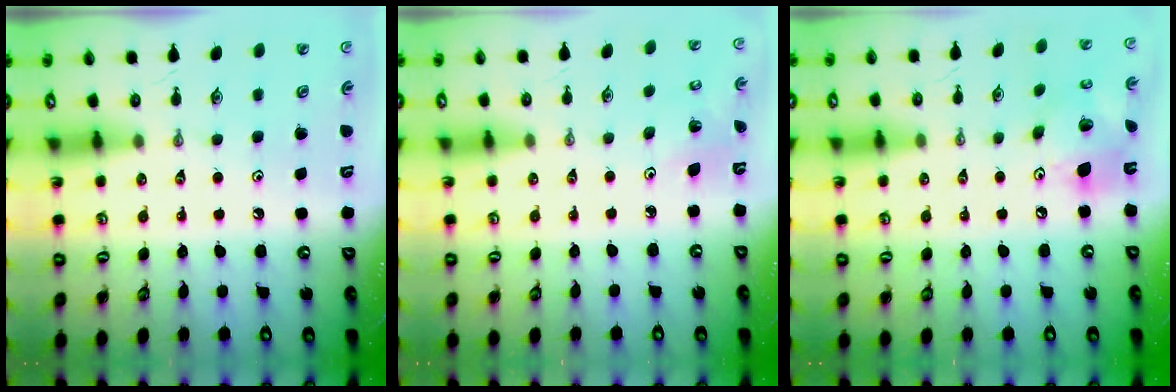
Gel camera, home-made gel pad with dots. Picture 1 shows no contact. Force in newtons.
{"total": 3.5, "press": 3.5, "slide": 0.2}
{"total": 15.9, "press": 15.5, "slide": 3.4}